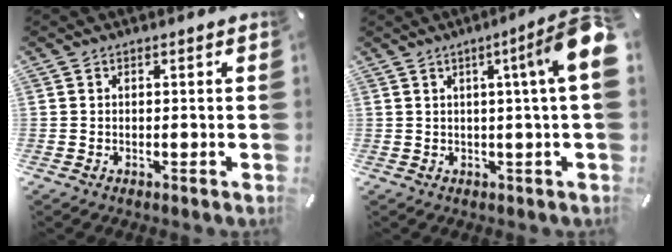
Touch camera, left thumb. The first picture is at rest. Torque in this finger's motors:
{"motor_torque": [0.15, 0.68, 1.24, -0.31, 0.29]}